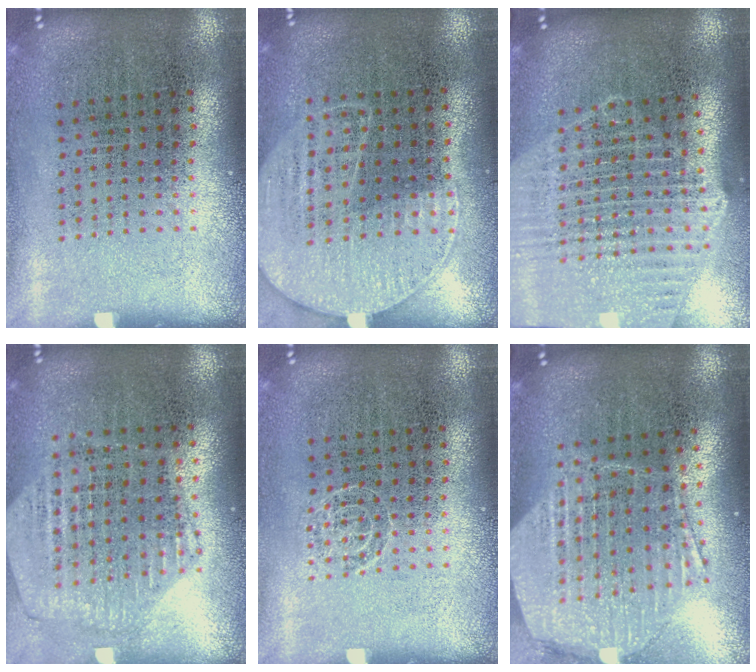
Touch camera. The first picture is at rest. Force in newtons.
{"total": 1.2, "press": 1.0, "slide": 0.6}
{"total": 2.6, "press": 2.2, "slide": 1.3}
{"total": 1.1, "press": 1.1, "slide": 0.2}
{"total": 1.0, "press": 1.0, "slide": 0.1}
{"total": 1.9, "press": 1.8, "slide": 0.8}